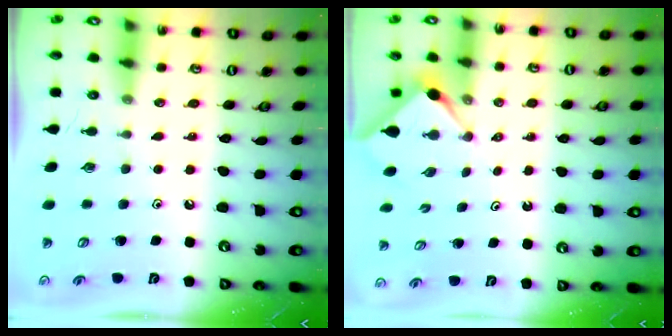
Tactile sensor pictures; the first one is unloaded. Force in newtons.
{"total": 2.9, "press": 2.8, "slide": 0.3}